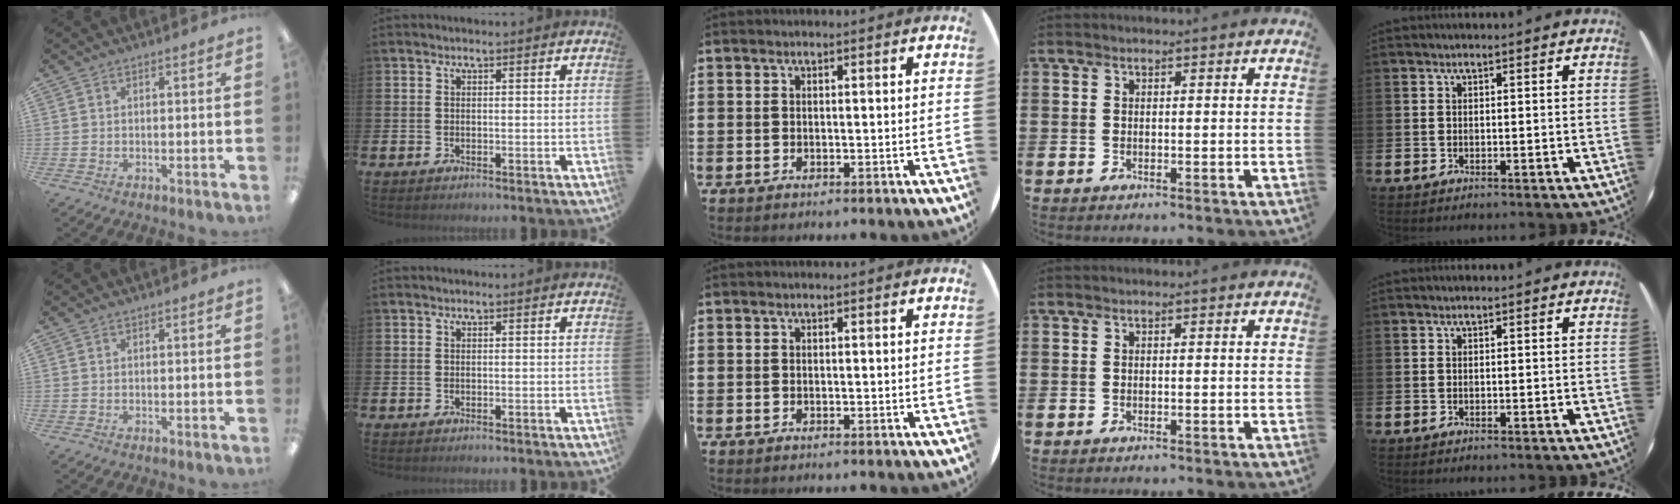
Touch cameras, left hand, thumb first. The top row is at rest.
{}